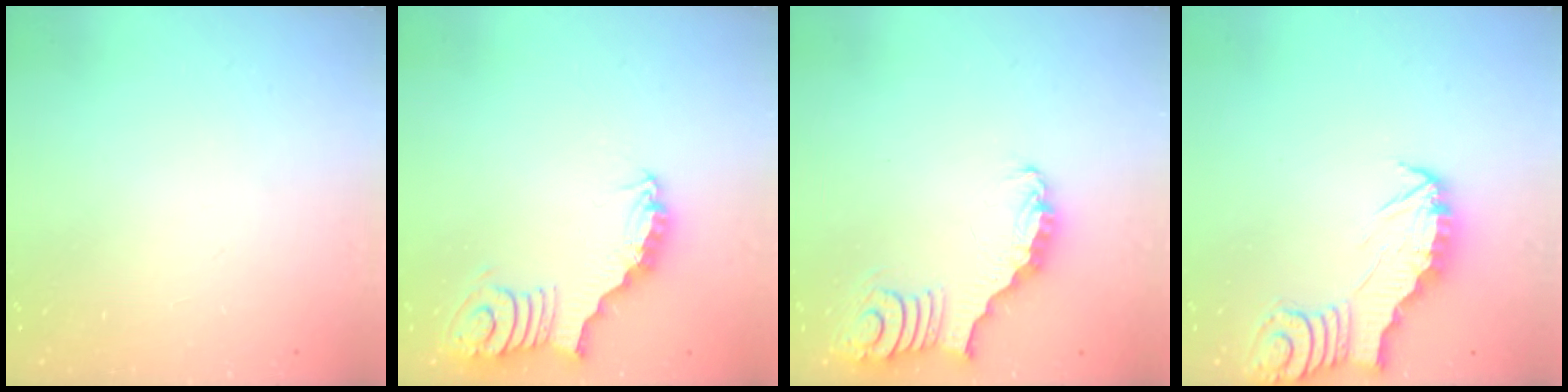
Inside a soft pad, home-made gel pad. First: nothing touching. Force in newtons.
{"total": 3.2, "press": 3.2, "slide": 0.6}
{"total": 3.5, "press": 3.5, "slide": 0.5}
{"total": 2.6, "press": 2.6, "slide": 0.2}